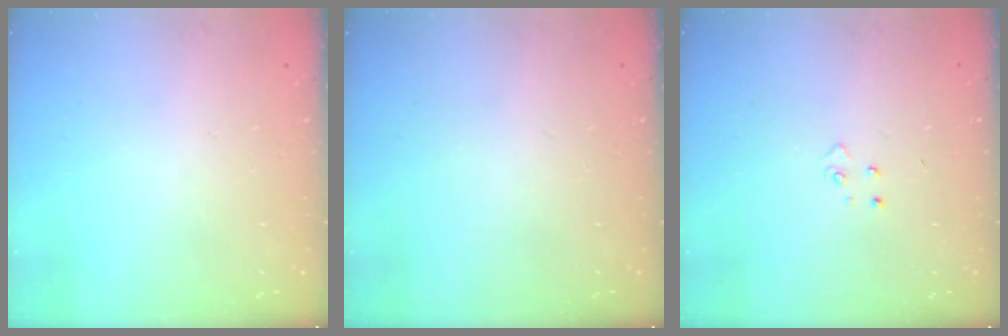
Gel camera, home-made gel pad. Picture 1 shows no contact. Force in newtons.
{"total": 0.0}
{"total": 4.0, "press": 4.0, "slide": 0.5}